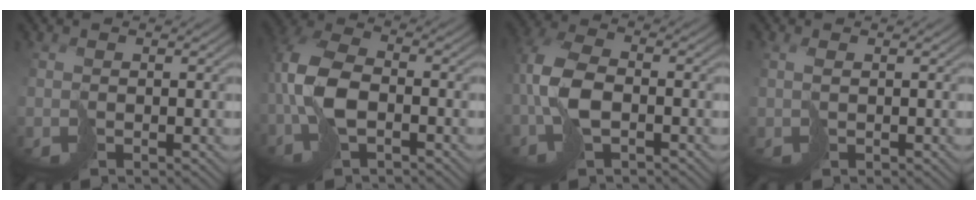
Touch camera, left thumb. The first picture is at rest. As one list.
[{"total": 9.2, "force": [-2.4, 4.9, 7.4], "torque": [-0.181, 0.004, -0.062]}, {"total": 8.1, "force": [-2.0, 4.2, 6.6], "torque": [-0.165, 0.006, -0.052]}, {"total": 1.3, "force": [0.4, 0.6, 1.1], "torque": [-0.031, 0.003, 0.007]}]